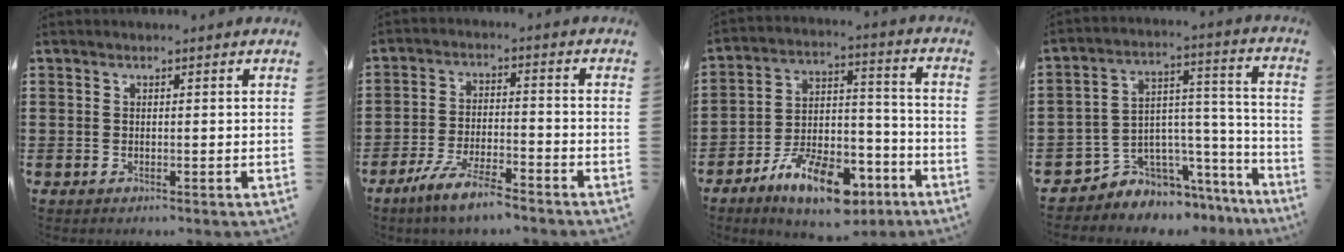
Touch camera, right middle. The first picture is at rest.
{"total": 6.4, "force": [-5.0, 0.8, 3.8], "torque": [-0.087, -0.006, -0.098]}
{"total": 12.6, "force": [-8.5, 4.9, 7.9], "torque": [-0.141, 0.039, -0.155]}
{"total": 5.5, "force": [-4.6, 3.0, -0.4], "torque": [-0.003, 0.001, -0.088]}